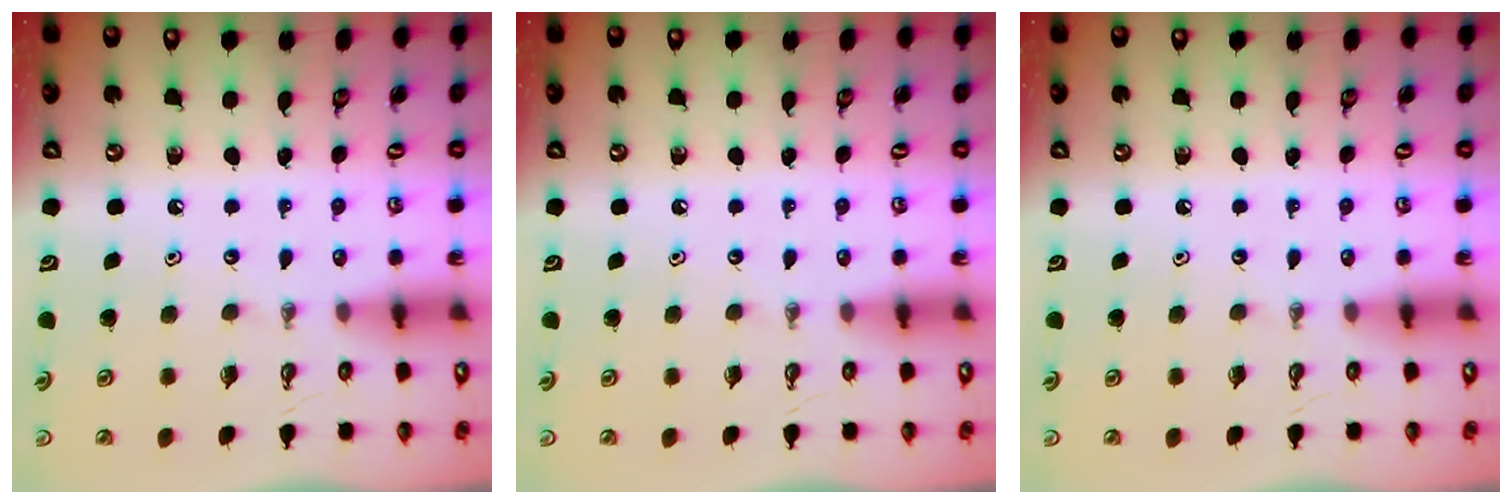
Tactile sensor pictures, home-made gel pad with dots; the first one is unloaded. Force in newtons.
{"total": 0.0}
{"total": 0.0}